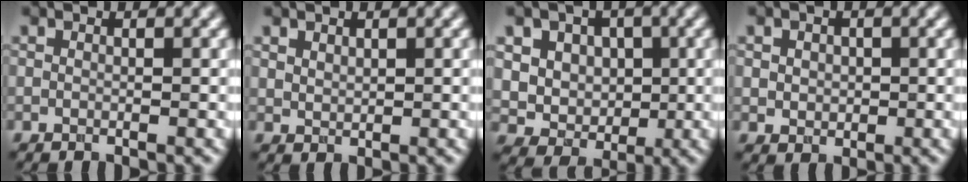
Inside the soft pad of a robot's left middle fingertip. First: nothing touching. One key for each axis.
{"total": 1.0, "fx": 0.8, "fy": 0.6, "fz": 0.3, "tx": -0.009, "ty": -0.002, "tz": 0.020}
{"total": 5.8, "fx": 1.4, "fy": 5.0, "fz": 2.5, "tx": -0.035, "ty": 0.004, "tz": 0.023}
{"total": 2.1, "fx": 0.5, "fy": 1.7, "fz": 1.0, "tx": -0.019, "ty": 0.005, "tz": 0.011}